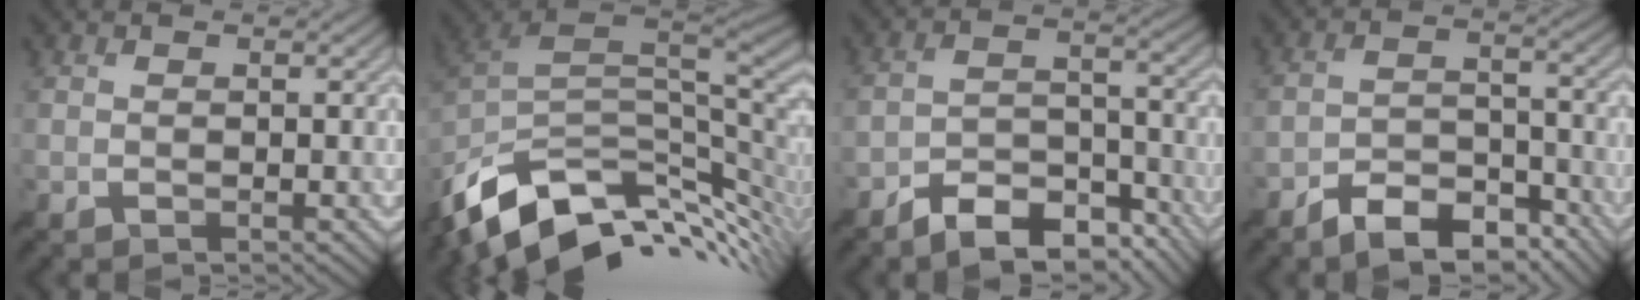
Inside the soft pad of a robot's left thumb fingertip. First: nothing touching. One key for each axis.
{"total": 12.6, "fx": -5.3, "fy": 7.0, "fz": 9.1, "tx": -0.190, "ty": -0.019, "tz": -0.089}
{"total": 9.7, "fx": -7.7, "fy": 3.9, "fz": 4.3, "tx": -0.068, "ty": -0.002, "tz": -0.135}
{"total": 8.8, "fx": -6.9, "fy": 3.6, "fz": 4.1, "tx": -0.062, "ty": -0.002, "tz": -0.126}